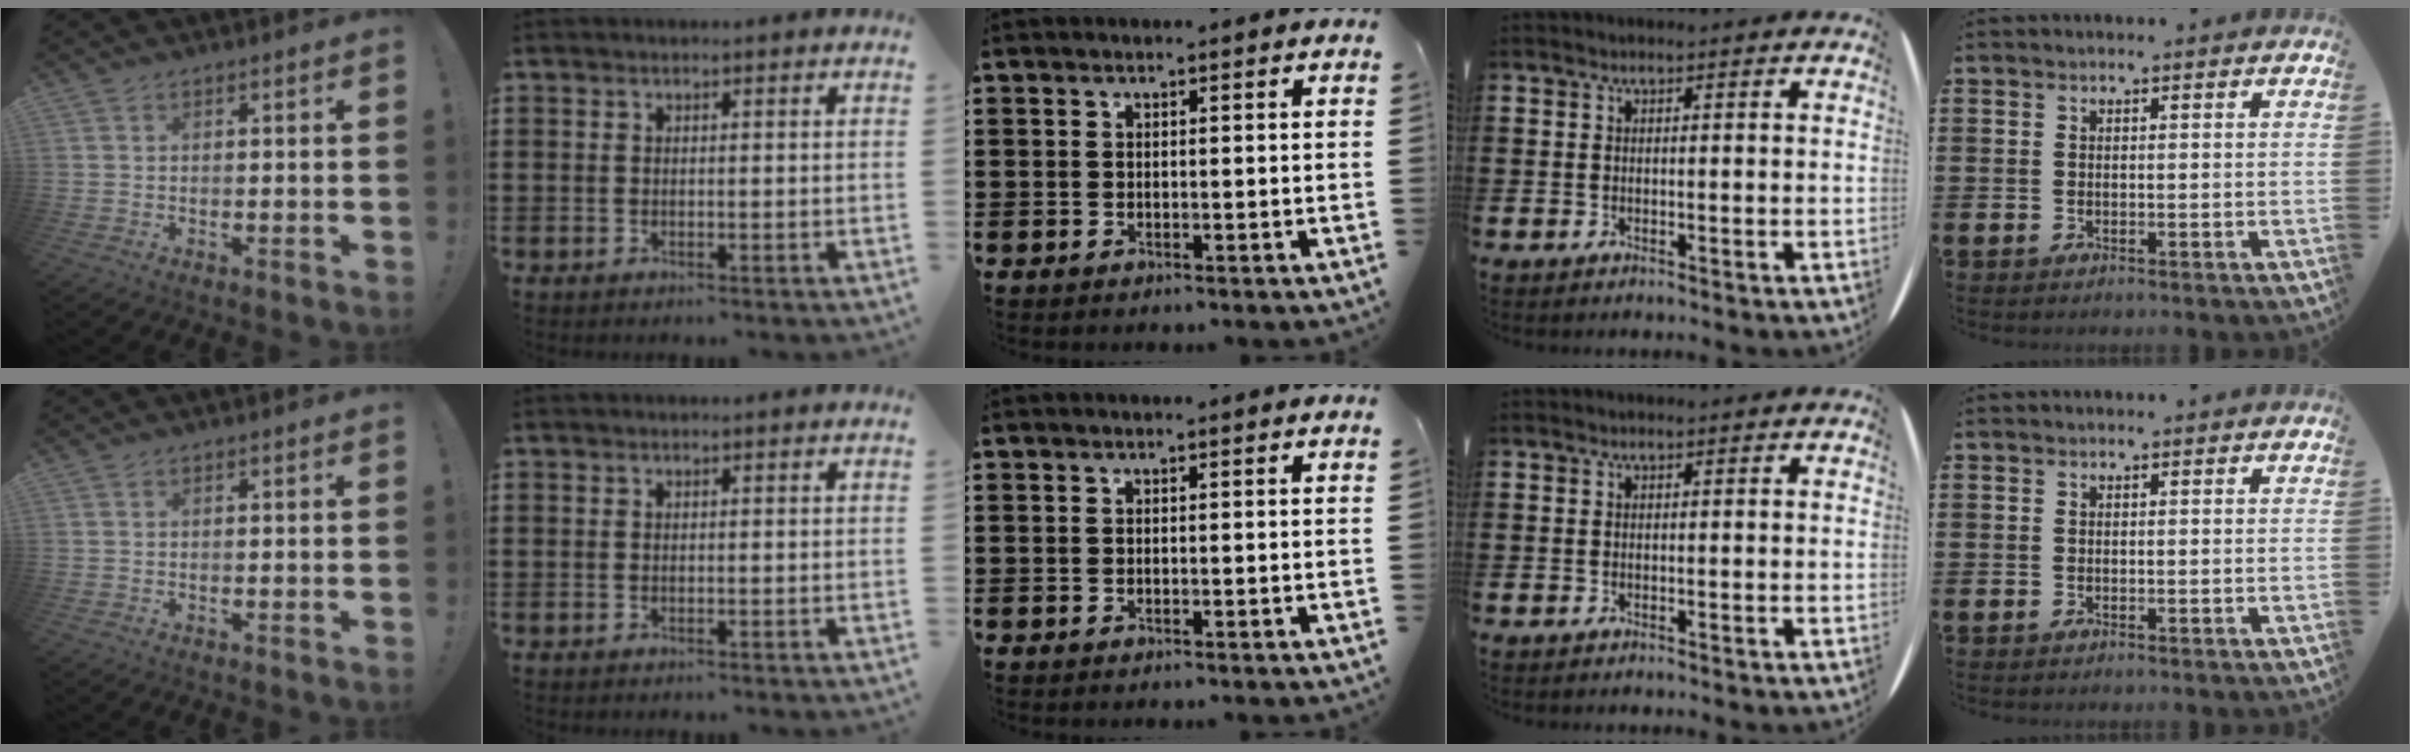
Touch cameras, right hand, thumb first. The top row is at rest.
{}